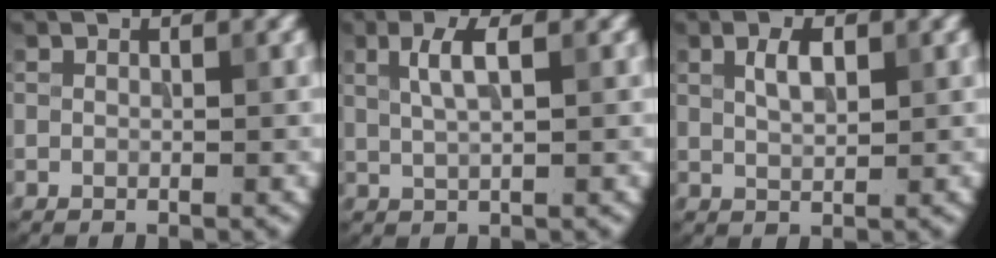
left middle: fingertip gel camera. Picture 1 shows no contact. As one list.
[{"total": 2.7, "force": [0.9, 0.7, 2.4], "torque": [-0.046, 0.003, 0.019]}, {"total": 2.3, "force": [0.9, 1.0, 1.9], "torque": [-0.039, 0.003, 0.019]}]